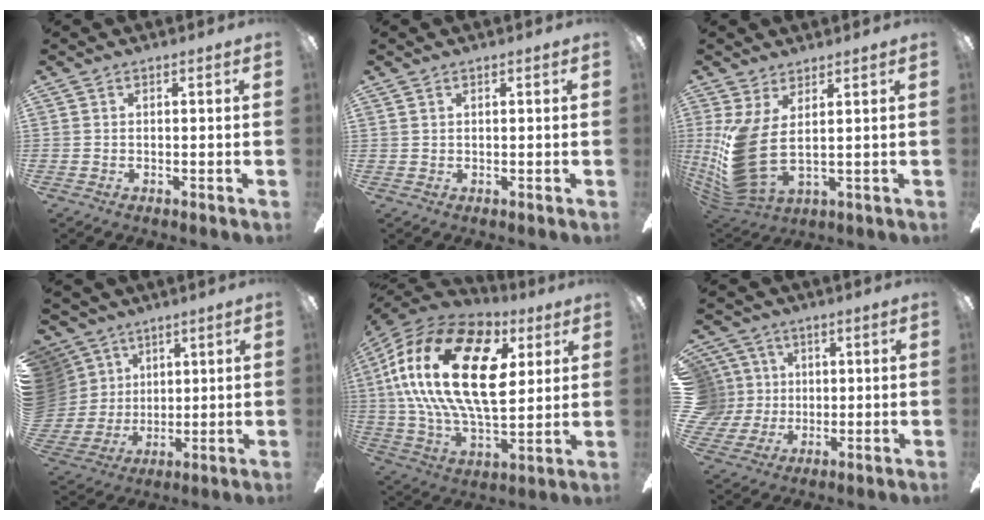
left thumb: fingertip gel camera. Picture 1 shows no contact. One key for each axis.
{"total": 0.6, "fx": 0.5, "fy": 0.3, "fz": 0.0, "tx": 0.000, "ty": 0.001, "tz": 0.010}
{"total": 12.4, "fx": 1.9, "fy": 5.7, "fz": 10.9, "tx": -0.247, "ty": -0.034, "tz": 0.038}
{"total": 12.6, "fx": 4.6, "fy": 11.1, "fz": 3.7, "tx": -0.104, "ty": -0.027, "tz": 0.097}
{"total": 28.1, "fx": 8.3, "fy": 15.0, "fz": 22.3, "tx": -0.448, "ty": -0.021, "tz": 0.140}
{"total": 9.5, "fx": 2.3, "fy": 9.0, "fz": 1.9, "tx": -0.076, "ty": -0.006, "tz": 0.049}